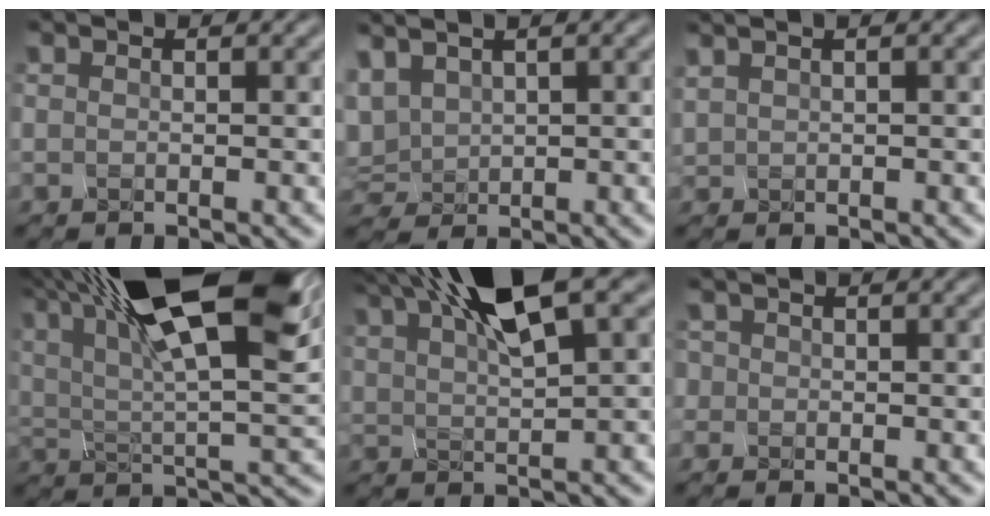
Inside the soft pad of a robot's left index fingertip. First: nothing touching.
{"total": 1.9, "force": [1.8, 0.6, -0.2], "torque": [-0.024, 0.007, 0.063]}
{"total": 1.6, "force": [1.5, 0.4, 0.5], "torque": [-0.003, 0.010, 0.020]}
{"total": 16.1, "force": [9.1, 5.0, 12.4], "torque": [-0.216, 0.027, 0.156]}
{"total": 6.9, "force": [4.5, 1.1, 5.1], "torque": [-0.091, 0.022, 0.097]}
{"total": 1.2, "force": [-0.4, -0.1, -1.1], "torque": [0.011, -0.004, 0.012]}